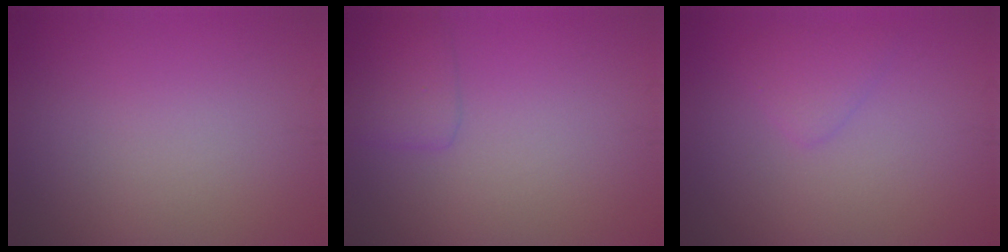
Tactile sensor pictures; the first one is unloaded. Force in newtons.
{"total": 2.0, "press": 1.9, "slide": 0.1}
{"total": 1.6, "press": 1.6, "slide": 0.1}